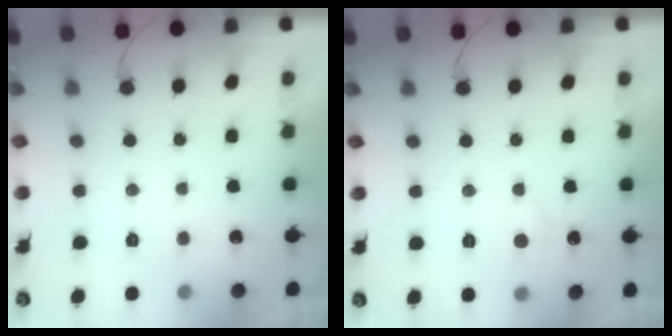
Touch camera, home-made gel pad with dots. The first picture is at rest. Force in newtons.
{"total": 4.0, "press": 3.9, "slide": 0.5}